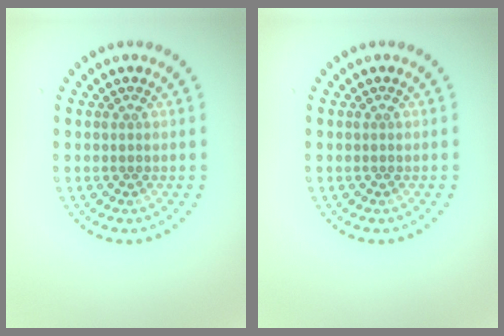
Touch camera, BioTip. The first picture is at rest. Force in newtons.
{"total": 0.0}